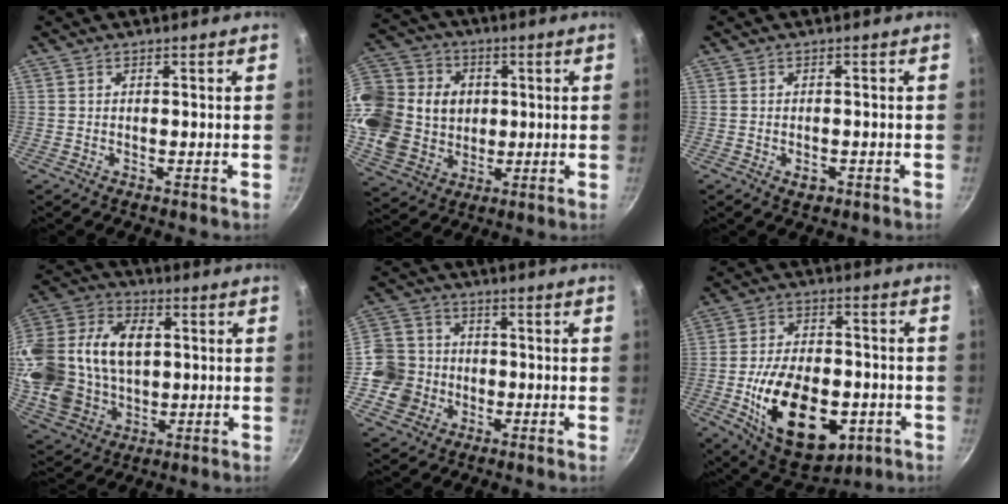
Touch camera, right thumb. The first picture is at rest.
{"total": 24.6, "force": [2.4, 21.0, 12.6], "torque": [-0.282, 0.028, 0.056]}
{"total": 2.4, "force": [-1.0, 1.6, 1.5], "torque": [-0.020, 0.005, -0.011]}
{"total": 25.8, "force": [1.2, 19.2, 17.2], "torque": [-0.335, 0.031, 0.031]}
{"total": 9.0, "force": [-2.3, 8.3, 2.4], "torque": [-0.013, 0.026, -0.057]}
{"total": 22.4, "force": [-6.1, 13.3, 17.0], "torque": [-0.252, 0.018, -0.083]}